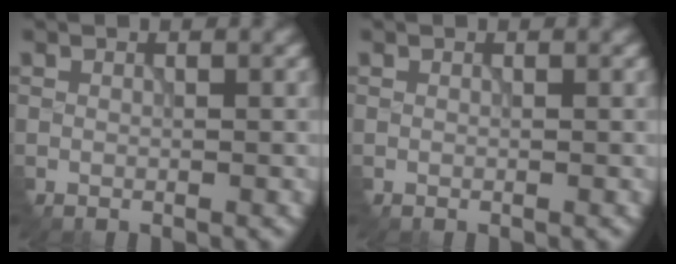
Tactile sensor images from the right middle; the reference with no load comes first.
{"total": 0.0}